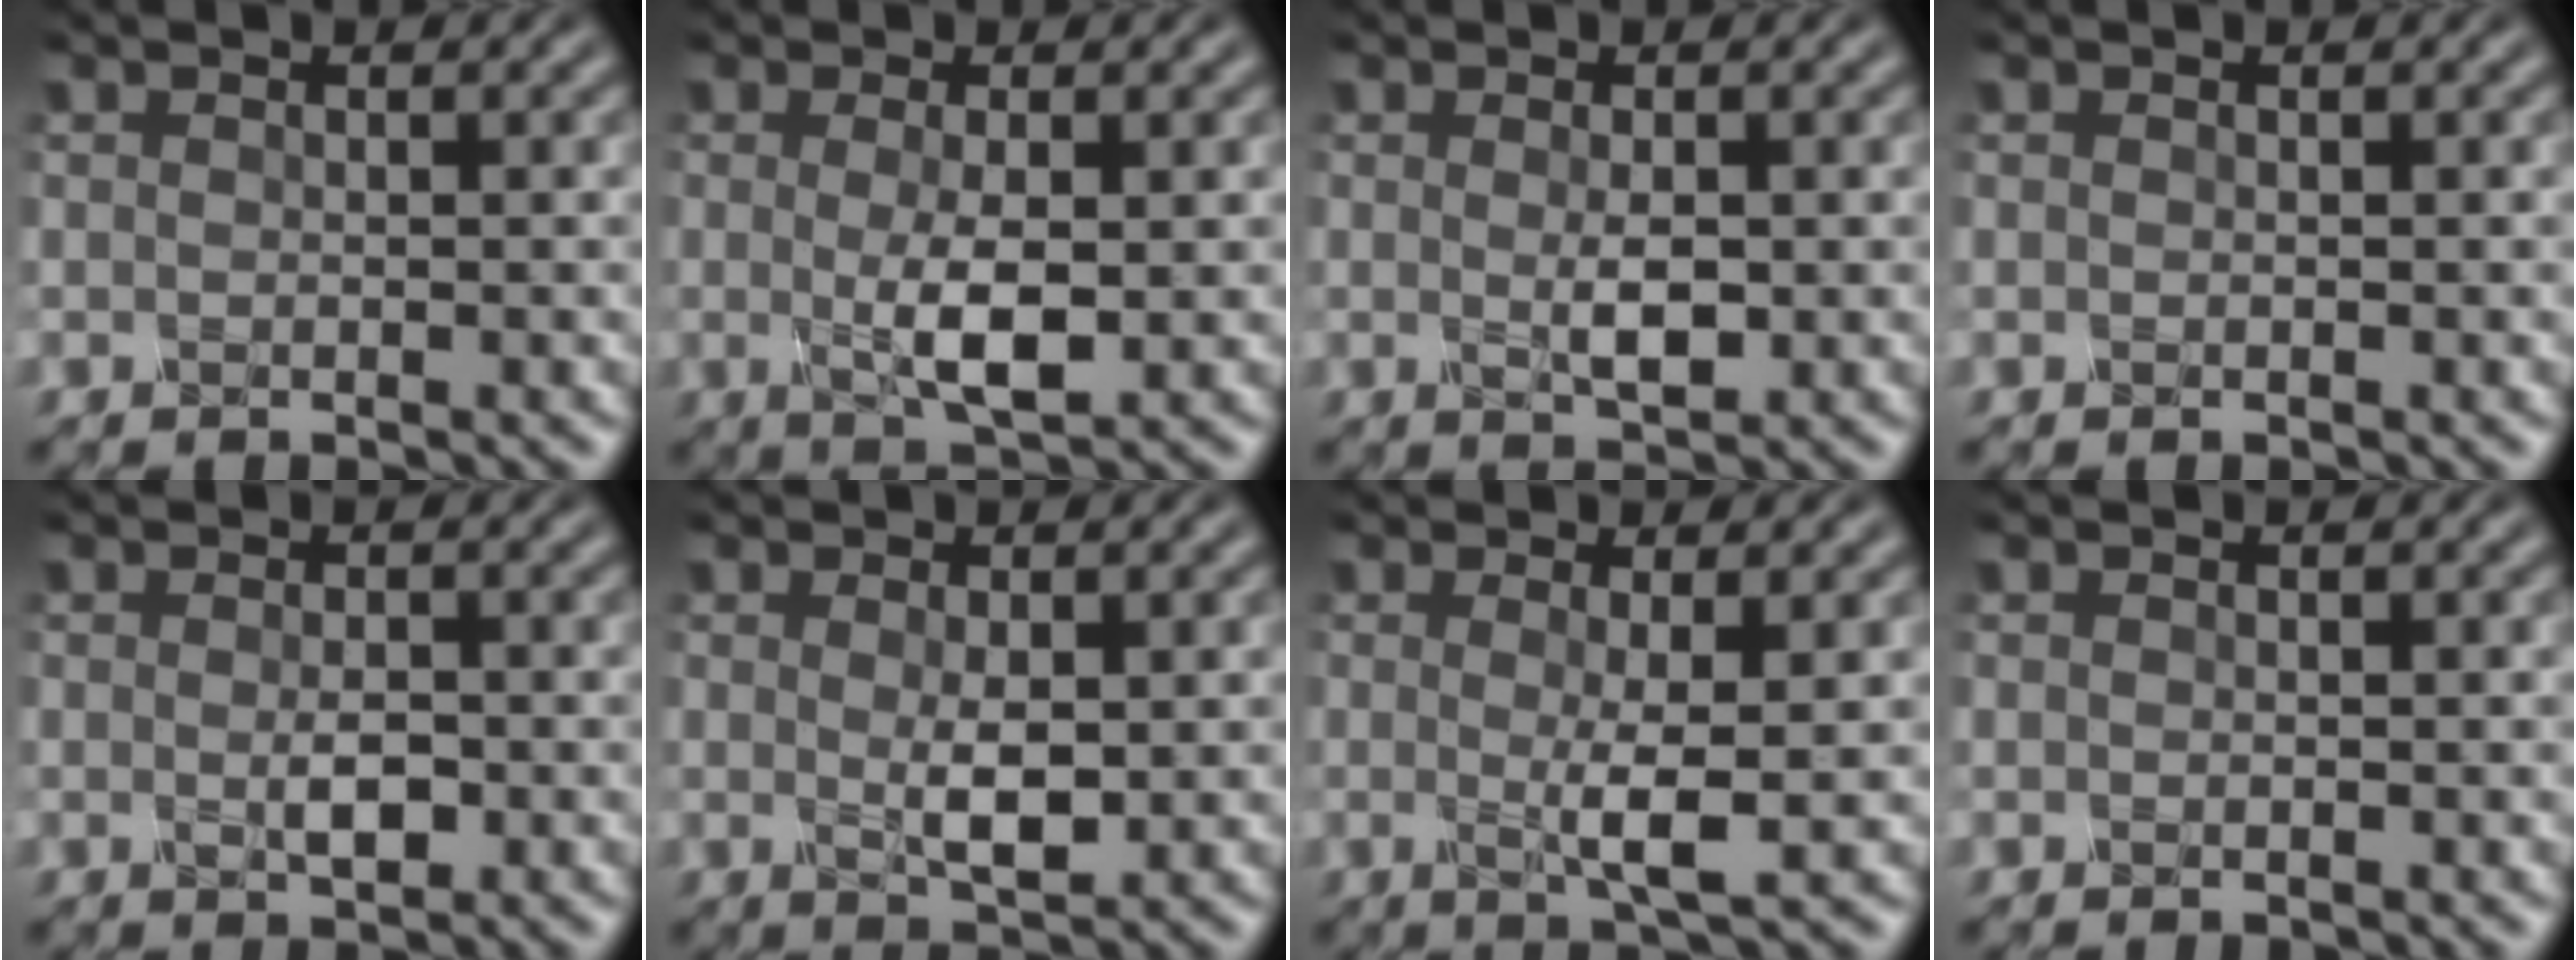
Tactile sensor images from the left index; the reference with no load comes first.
{"total": 3.5, "force": [-0.1, 0.9, 3.4], "torque": [-0.065, -0.006, 0.003]}
{"total": 2.1, "force": [0.0, 0.7, 1.9], "torque": [-0.039, -0.004, 0.004]}
{"total": 0.0}
{"total": 1.8, "force": [-0.2, 0.8, 1.6], "torque": [-0.031, -0.003, -0.003]}
{"total": 2.5, "force": [0.2, 0.8, 2.3], "torque": [-0.048, -0.007, 0.008]}
{"total": 3.0, "force": [0.1, 0.4, 3.0], "torque": [-0.055, -0.011, 0.003]}
{"total": 0.0}